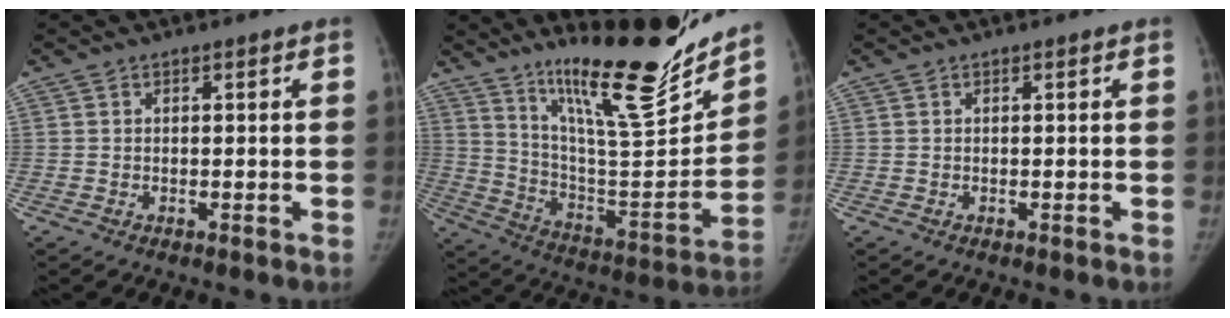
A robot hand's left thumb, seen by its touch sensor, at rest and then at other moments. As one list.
[{"total": 24.5, "force": [19.1, 4.1, 14.8], "torque": [-0.198, -0.123, 0.312]}, {"total": 0.0}]